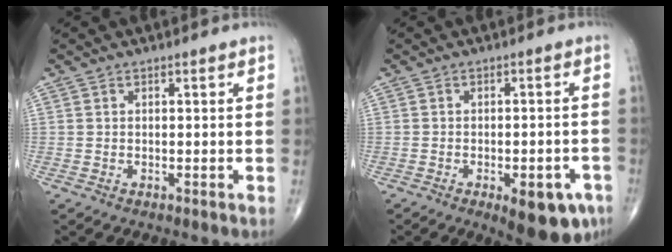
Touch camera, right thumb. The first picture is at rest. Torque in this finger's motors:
{"motor_torque": [1.39, 1.25, 0.58, -0.77, 0.29]}